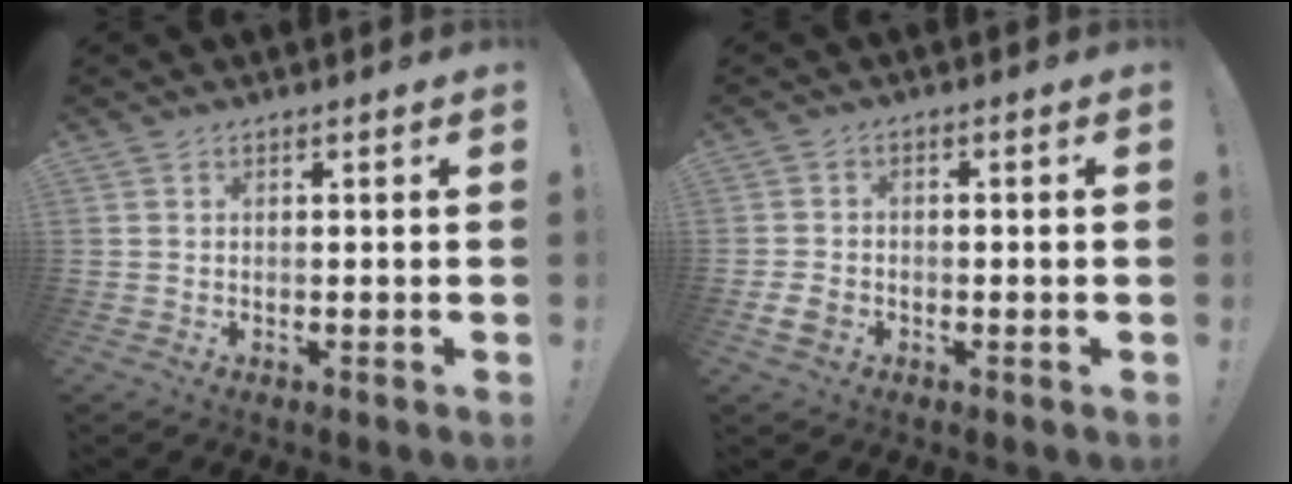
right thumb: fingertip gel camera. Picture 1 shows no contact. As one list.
[{"total": 4.8, "force": [-2.0, 3.2, 3.0], "torque": [-0.064, 0.007, -0.036]}]